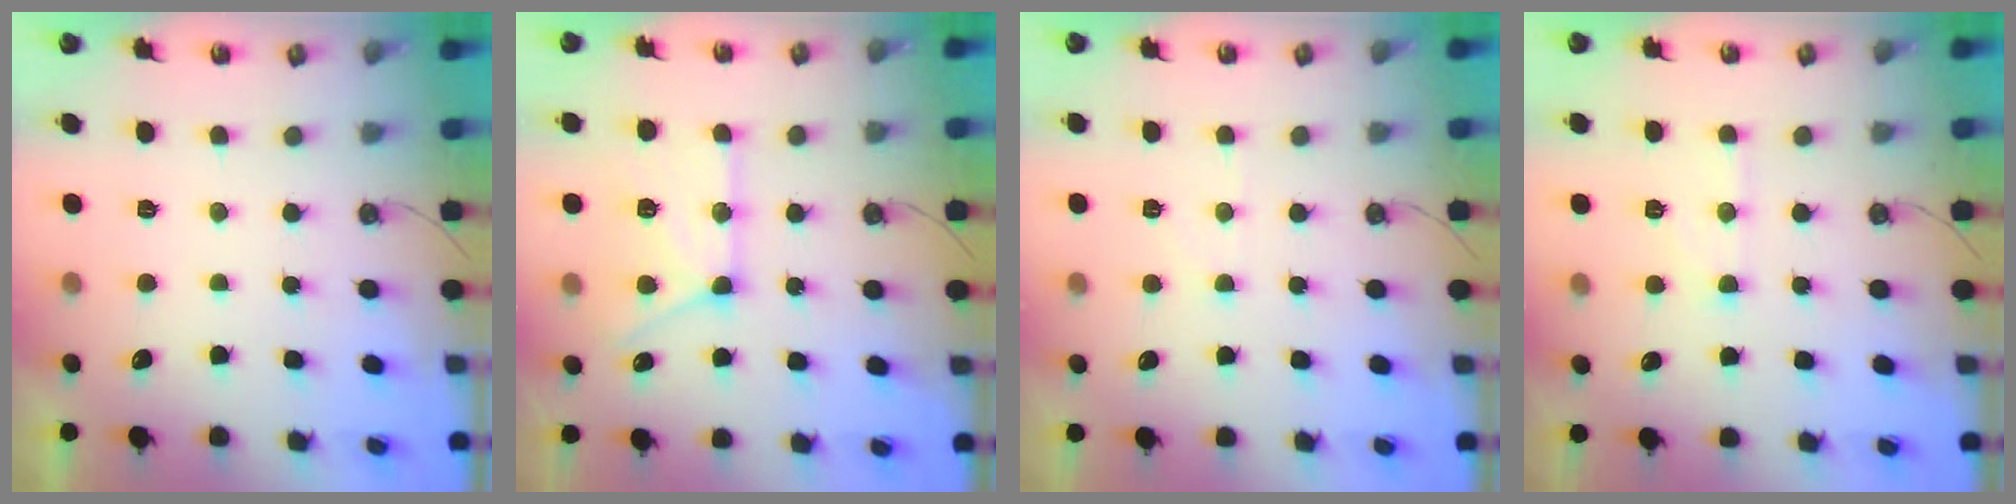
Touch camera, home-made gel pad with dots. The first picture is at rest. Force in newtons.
{"total": 15.6, "press": 15.5, "slide": 1.8}
{"total": 2.9, "press": 2.9, "slide": 0.5}
{"total": 7.4, "press": 7.4, "slide": 0.5}